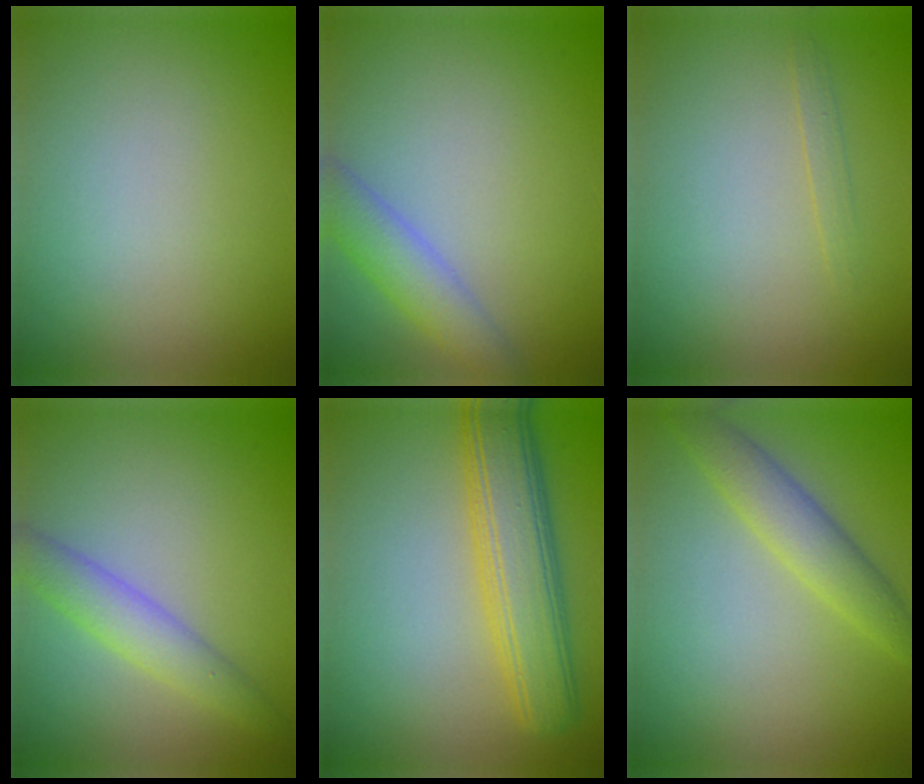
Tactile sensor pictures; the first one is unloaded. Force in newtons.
{"total": 3.6, "press": 3.6, "slide": 0.1}
{"total": 0.7, "press": 0.7, "slide": 0.1}
{"total": 3.4, "press": 3.4, "slide": 0.1}
{"total": 6.8, "press": 6.8, "slide": 0.1}
{"total": 3.5, "press": 3.5, "slide": 0.1}